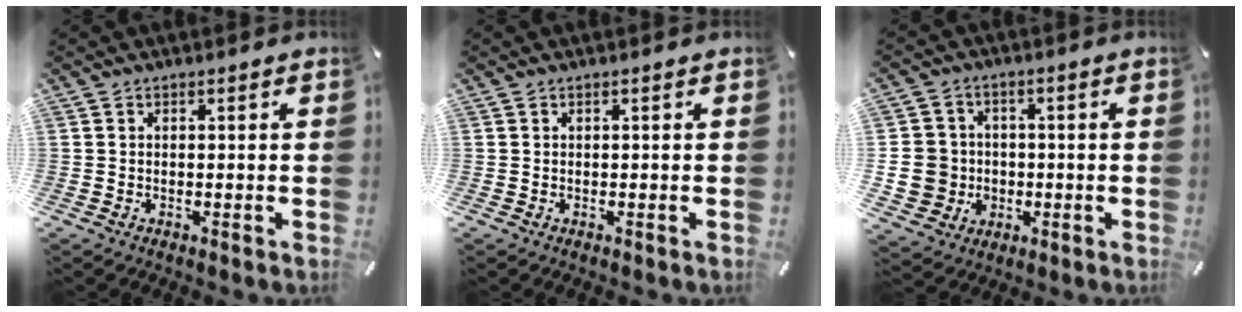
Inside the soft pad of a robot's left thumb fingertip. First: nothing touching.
{"total": 0.0}
{"total": 10.3, "force": [-0.8, 9.7, 3.4], "torque": [-0.087, 0.009, -0.010]}